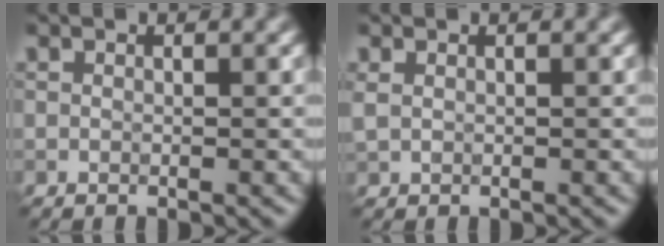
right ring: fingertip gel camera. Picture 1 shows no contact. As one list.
[{"total": 0.8, "force": [0.4, 0.5, 0.5], "torque": [-0.015, 0.001, 0.010]}]